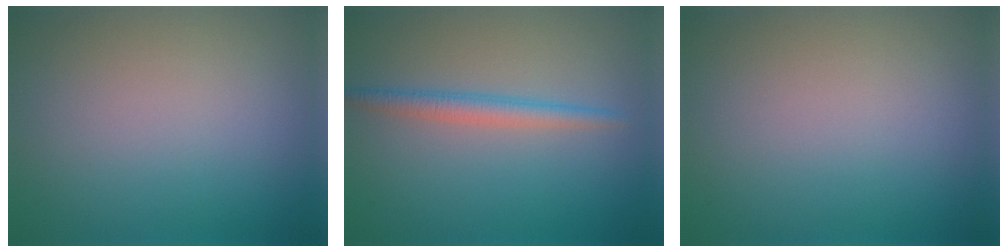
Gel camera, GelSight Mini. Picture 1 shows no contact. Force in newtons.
{"total": 2.2, "press": 2.2, "slide": 0.0}
{"total": 0.0}